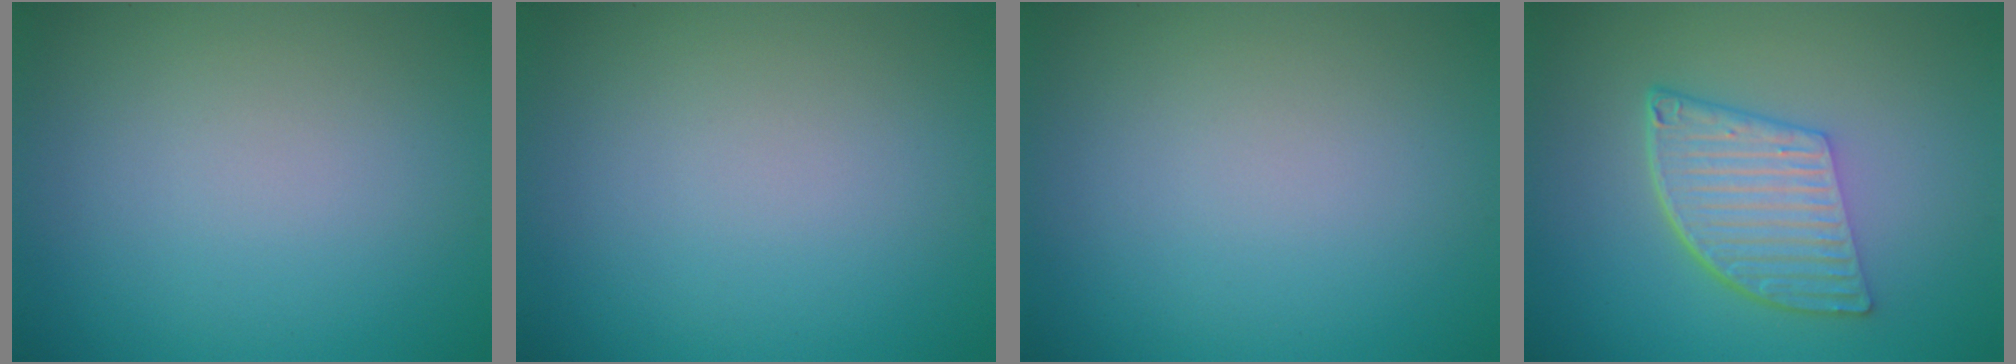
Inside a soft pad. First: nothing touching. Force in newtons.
{"total": 0.0}
{"total": 0.0}
{"total": 6.1, "press": 4.1, "slide": 4.5}